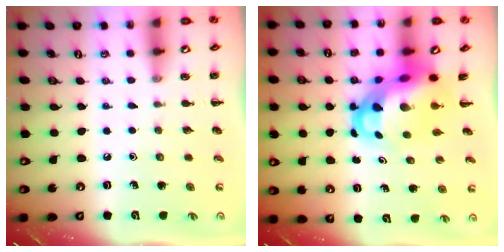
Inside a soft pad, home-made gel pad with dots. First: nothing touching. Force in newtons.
{"total": 8.8, "press": 8.5, "slide": 2.4}